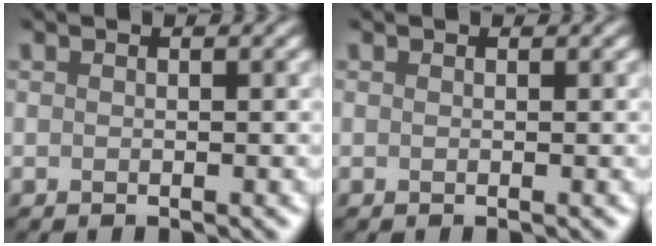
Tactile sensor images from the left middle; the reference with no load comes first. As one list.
[{"total": 0.0}]